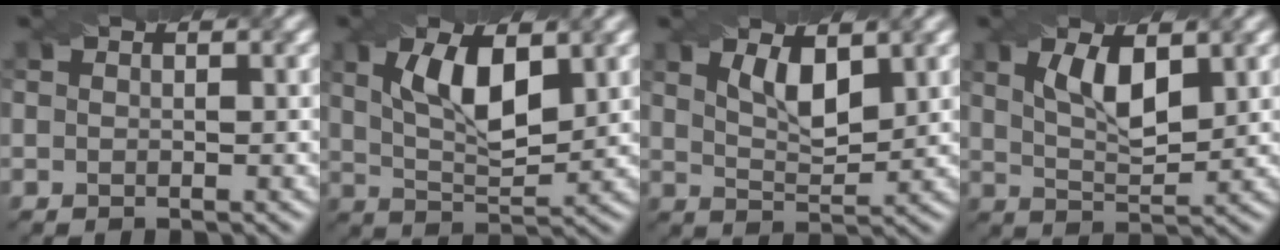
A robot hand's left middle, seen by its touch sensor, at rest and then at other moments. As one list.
[{"total": 6.7, "force": [2.1, 2.8, 5.8], "torque": [-0.112, 0.001, 0.041]}, {"total": 3.8, "force": [1.9, 1.4, 3.0], "torque": [-0.059, -0.004, 0.038]}, {"total": 4.8, "force": [1.9, 1.9, 4.0], "torque": [-0.082, -0.003, 0.036]}]